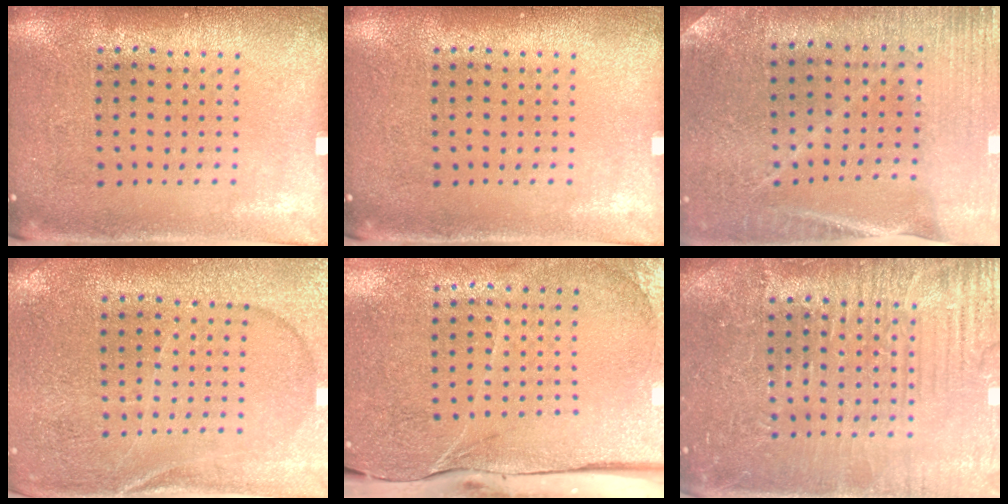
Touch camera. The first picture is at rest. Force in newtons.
{"total": 0.0}
{"total": 1.4, "press": 1.4, "slide": 0.2}
{"total": 1.3, "press": 1.2, "slide": 0.3}
{"total": 4.1, "press": 3.4, "slide": 2.3}
{"total": 4.7, "press": 4.7, "slide": 0.8}